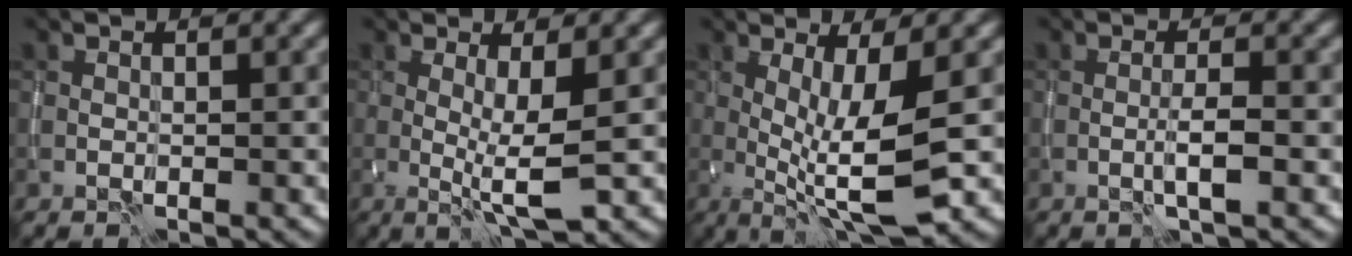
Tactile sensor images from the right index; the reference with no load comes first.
{"total": 3.9, "force": [-0.1, 0.6, 3.8], "torque": [-0.071, -0.012, -0.001]}
{"total": 7.0, "force": [-0.5, 1.8, 6.8], "torque": [-0.123, -0.011, -0.005]}
{"total": 1.9, "force": [-0.6, 0.0, 1.8], "torque": [-0.032, 0.000, -0.012]}